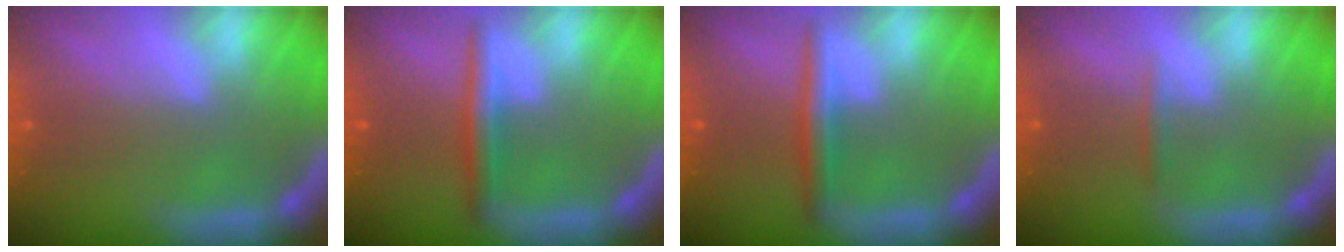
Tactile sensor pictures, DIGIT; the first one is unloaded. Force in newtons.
{"total": 3.0}
{"total": 3.0}
{"total": 0.9}